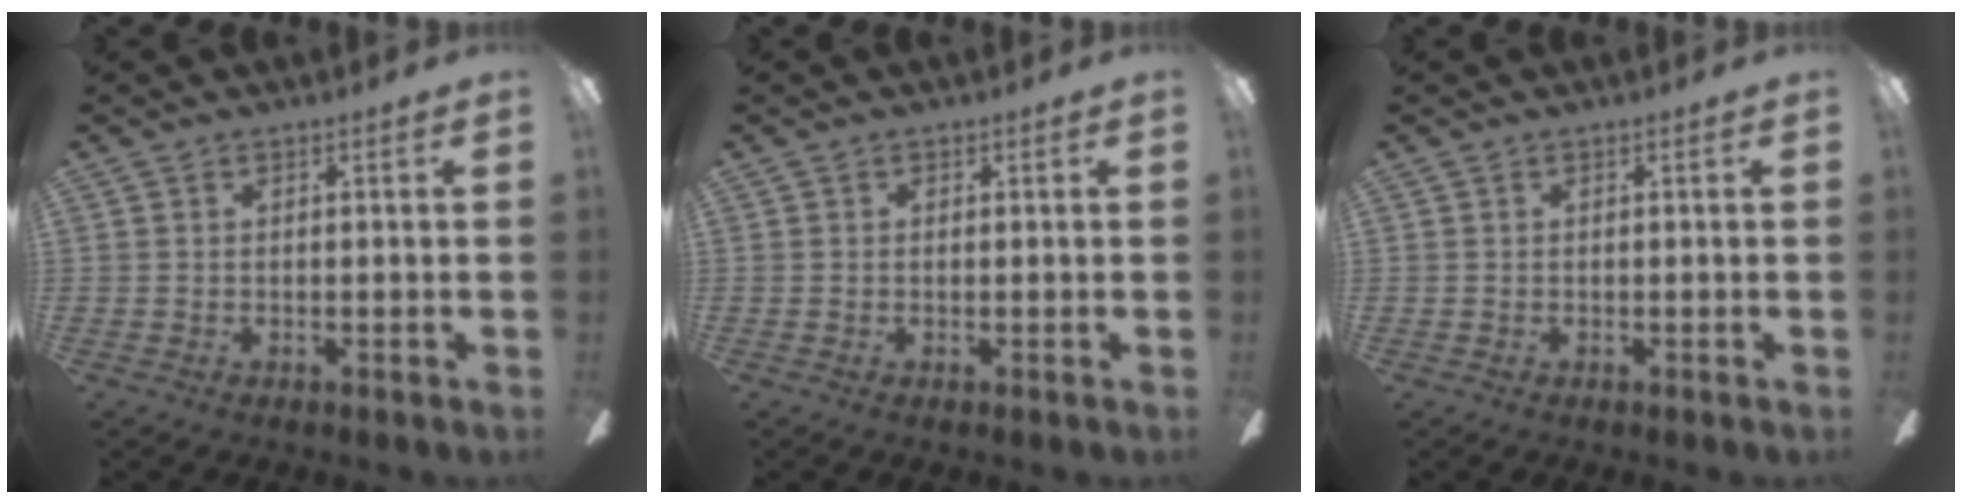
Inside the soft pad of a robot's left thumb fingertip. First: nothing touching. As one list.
[{"total": 0.0}, {"total": 0.0}]